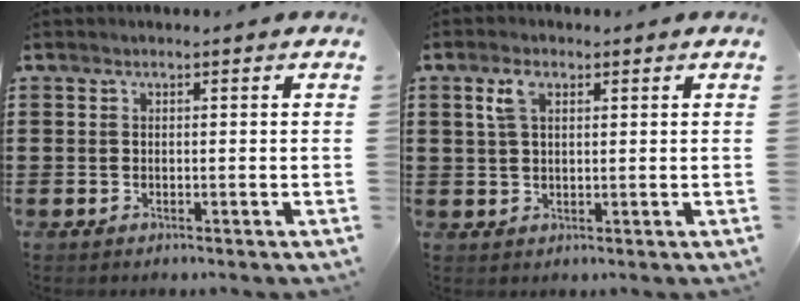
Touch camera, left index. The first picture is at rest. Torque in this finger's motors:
{"motor_torque": [0.86, 0.65, 0.02, -0.01]}